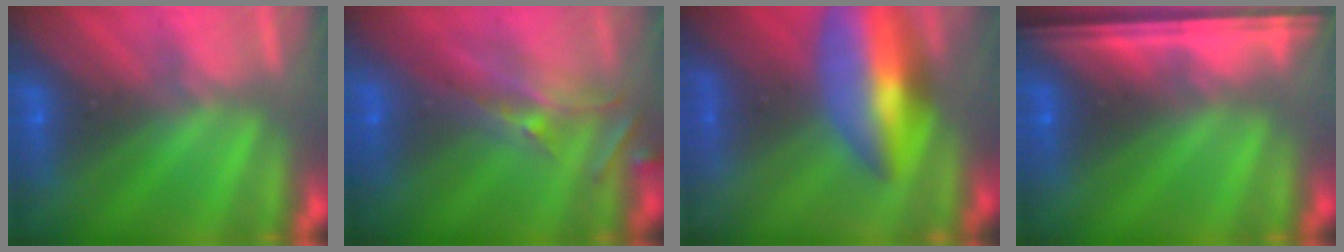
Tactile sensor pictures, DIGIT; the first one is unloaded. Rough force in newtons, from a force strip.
{"total": 2.6}
{"total": 6.0}
{"total": 7.5}